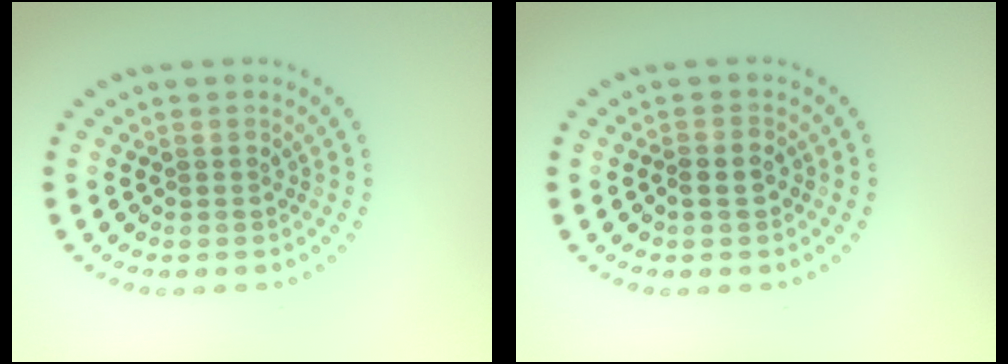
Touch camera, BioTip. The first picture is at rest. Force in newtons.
{"total": 1.1, "press": 1.0, "slide": 0.4}